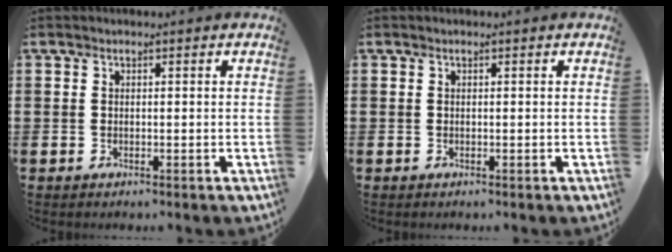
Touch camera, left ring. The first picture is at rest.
{"total": 0.0}